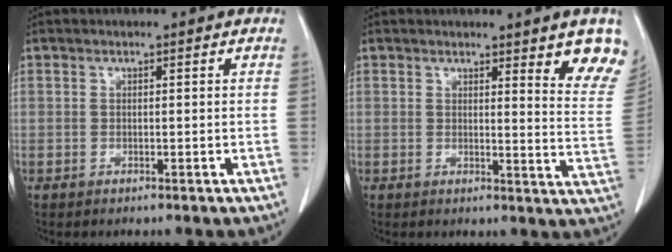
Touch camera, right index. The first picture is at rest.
{"total": 8.3, "force": [6.3, 0.4, 5.4], "torque": [-0.047, -0.033, 0.048]}